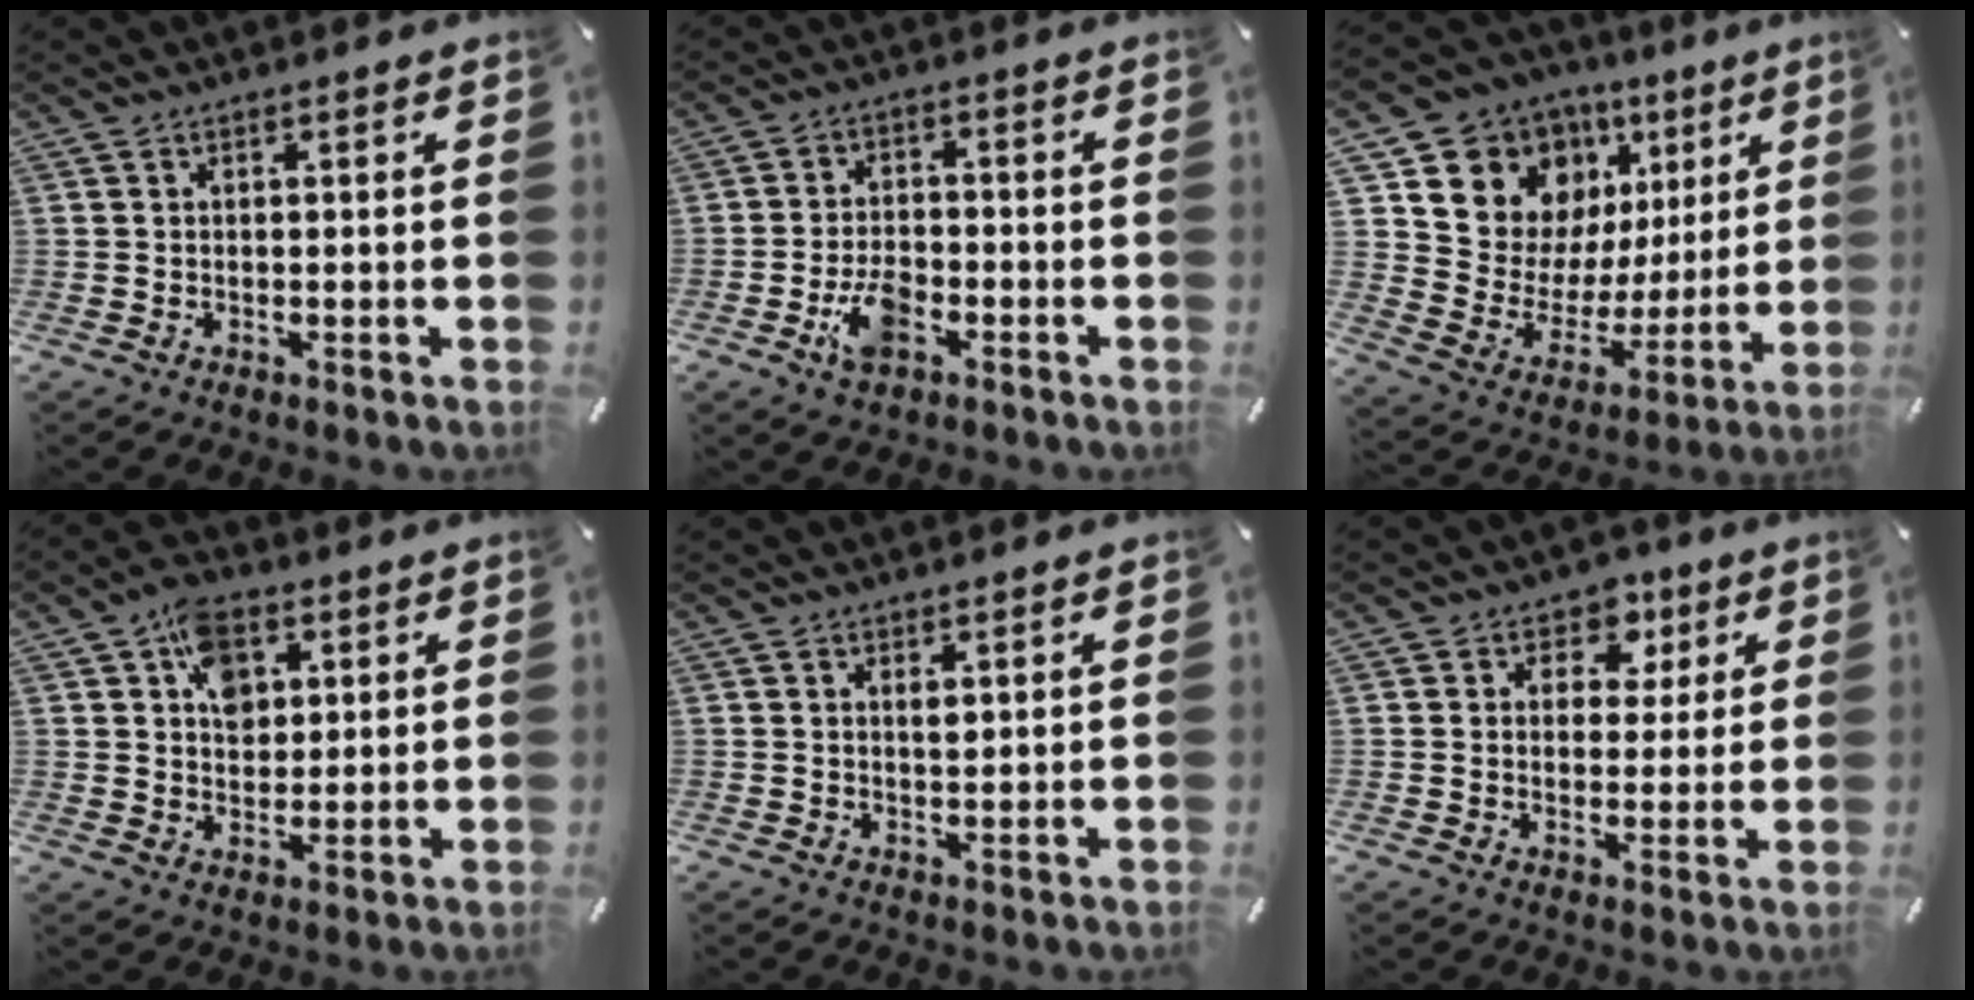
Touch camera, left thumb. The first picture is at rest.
{"total": 7.4, "force": [-3.4, 4.2, 5.1], "torque": [-0.103, 0.016, -0.061]}
{"total": 15.7, "force": [9.1, 11.9, 4.6], "torque": [-0.087, -0.073, 0.177]}
{"total": 8.4, "force": [3.2, 6.4, 4.4], "torque": [-0.060, -0.002, 0.056]}
{"total": 1.5, "force": [0.7, 0.6, 1.2], "torque": [-0.017, -0.002, 0.010]}
{"total": 6.7, "force": [2.3, 5.7, 2.7], "torque": [-0.023, -0.011, 0.032]}